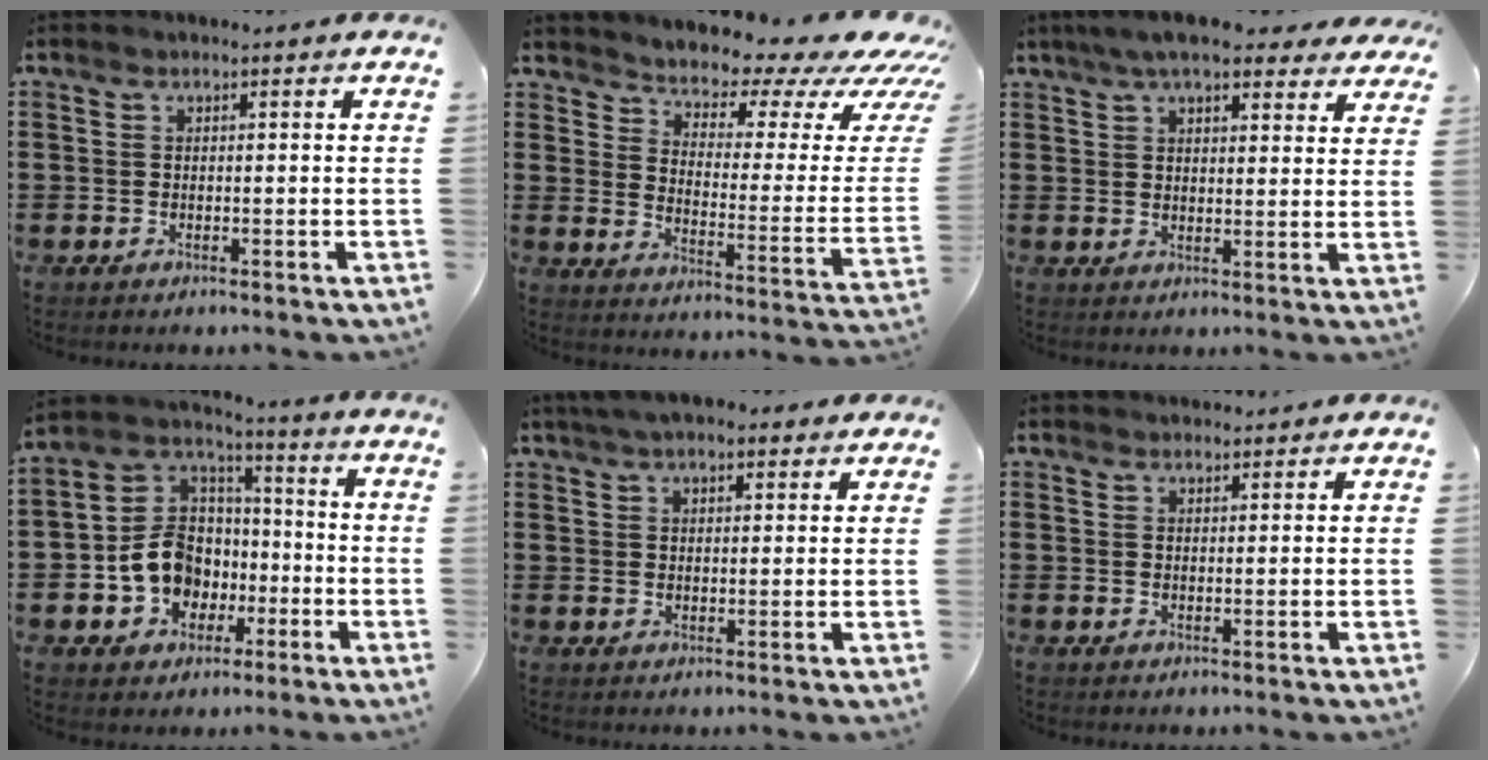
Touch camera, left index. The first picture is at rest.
{"total": 5.2, "force": [4.8, 1.5, 1.2], "torque": [-0.030, -0.052, 0.074]}
{"total": 7.5, "force": [6.2, 1.5, 3.9], "torque": [-0.084, -0.008, 0.113]}
{"total": 10.2, "force": [-3.0, 8.8, 4.1], "torque": [-0.128, 0.014, -0.057]}
{"total": 4.5, "force": [3.8, 1.2, 2.1], "torque": [-0.051, 0.002, 0.070]}
{"total": 1.5, "force": [1.5, 0.1, 0.1], "torque": [-0.003, 0.000, 0.031]}